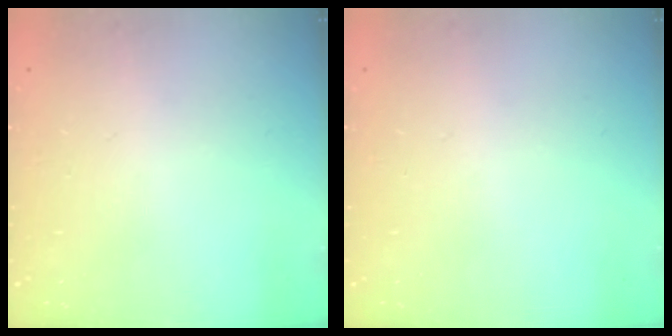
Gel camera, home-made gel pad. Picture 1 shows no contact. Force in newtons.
{"total": 0.0}